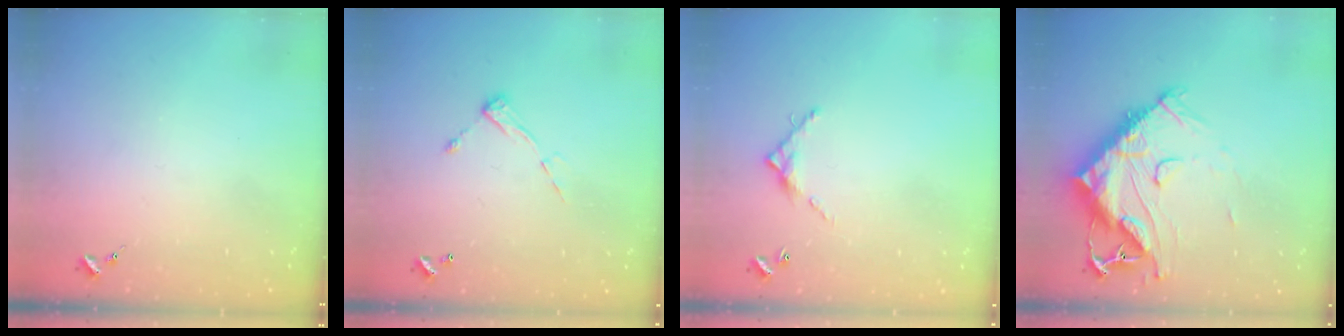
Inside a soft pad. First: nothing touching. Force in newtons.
{"total": 6.5, "press": 6.4, "slide": 0.6}
{"total": 7.0, "press": 7.0, "slide": 0.2}
{"total": 18.8, "press": 18.7, "slide": 1.7}